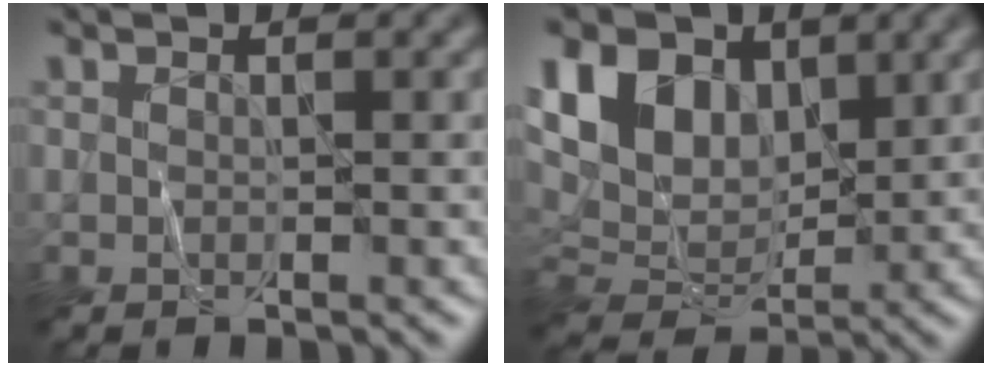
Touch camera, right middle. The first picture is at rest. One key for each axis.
{"total": 8.8, "fx": 3.6, "fy": 6.0, "fz": 5.4, "tx": -0.121, "ty": 0.014, "tz": 0.059}